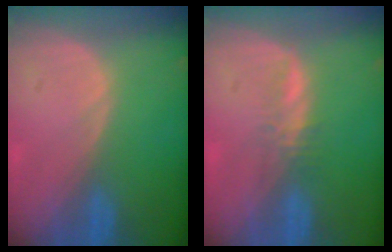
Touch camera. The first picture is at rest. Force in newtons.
{"total": 2.0, "press": 1.8, "slide": 0.6}